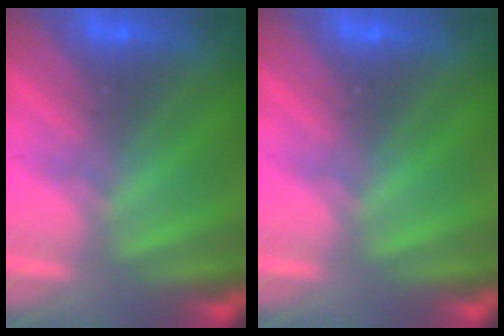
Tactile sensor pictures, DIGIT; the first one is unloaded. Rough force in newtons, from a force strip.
{"total": 0.0}